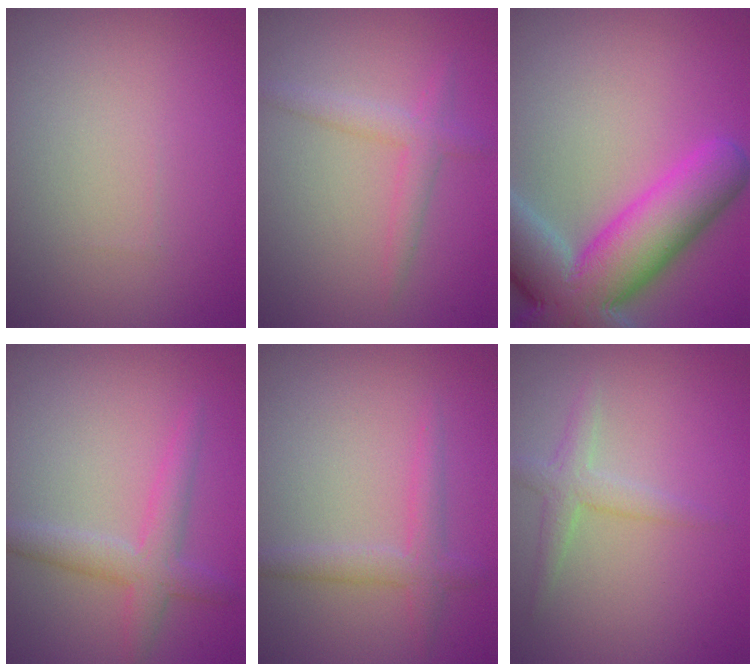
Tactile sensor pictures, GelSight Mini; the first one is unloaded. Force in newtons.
{"total": 2.3, "press": 2.3, "slide": 0.2}
{"total": 12.0, "press": 12.0, "slide": 0.9}
{"total": 3.3, "press": 3.3, "slide": 0.2}
{"total": 2.2, "press": 2.2, "slide": 0.1}
{"total": 2.2, "press": 2.2, "slide": 0.1}